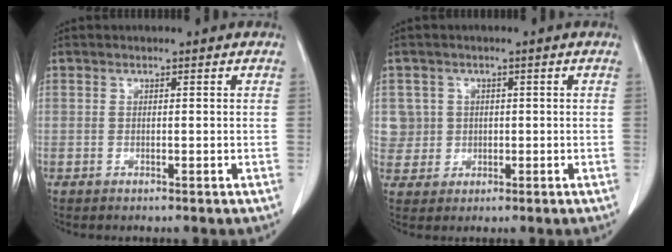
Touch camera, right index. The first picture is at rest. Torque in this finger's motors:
{"motor_torque": [0.32, -0.01, -0.06, 0.01]}